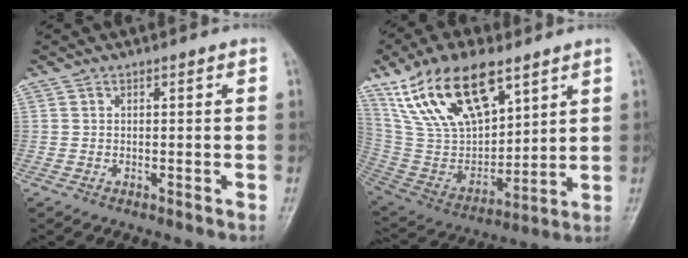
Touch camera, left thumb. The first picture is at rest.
{"total": 21.5, "force": [12.4, 10.5, 14.1], "torque": [-0.232, -0.046, 0.244]}